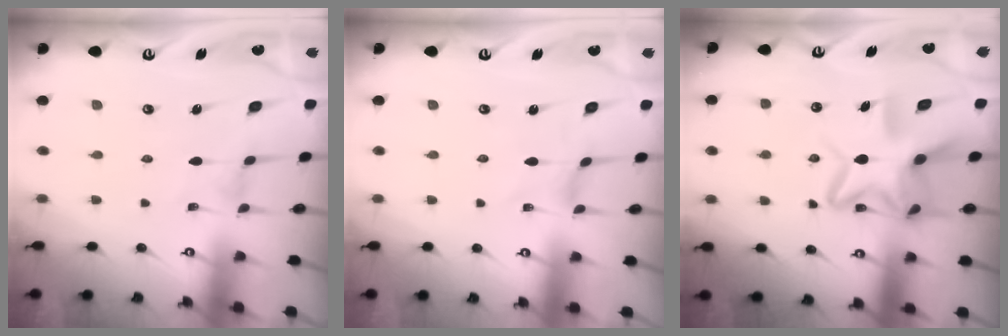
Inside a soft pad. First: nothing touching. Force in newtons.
{"total": 0.0}
{"total": 13.4, "press": 13.4, "slide": 1.3}